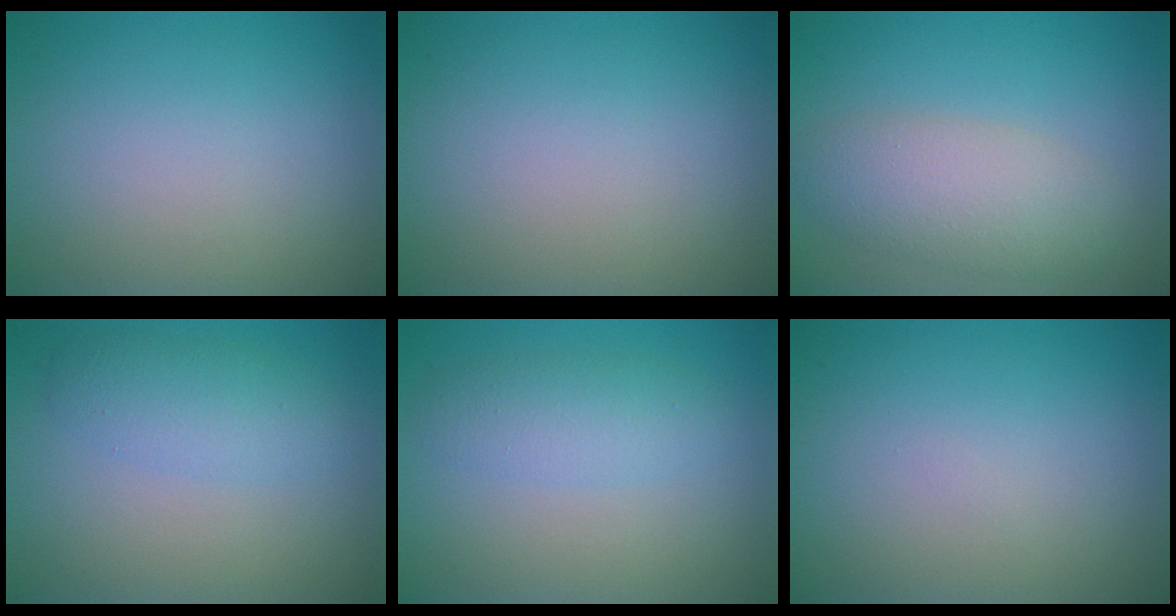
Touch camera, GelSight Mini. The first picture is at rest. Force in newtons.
{"total": 0.0}
{"total": 4.6, "press": 4.6, "slide": 0.2}
{"total": 3.0, "press": 3.0, "slide": 0.1}
{"total": 2.8, "press": 2.8, "slide": 0.0}
{"total": 0.0}